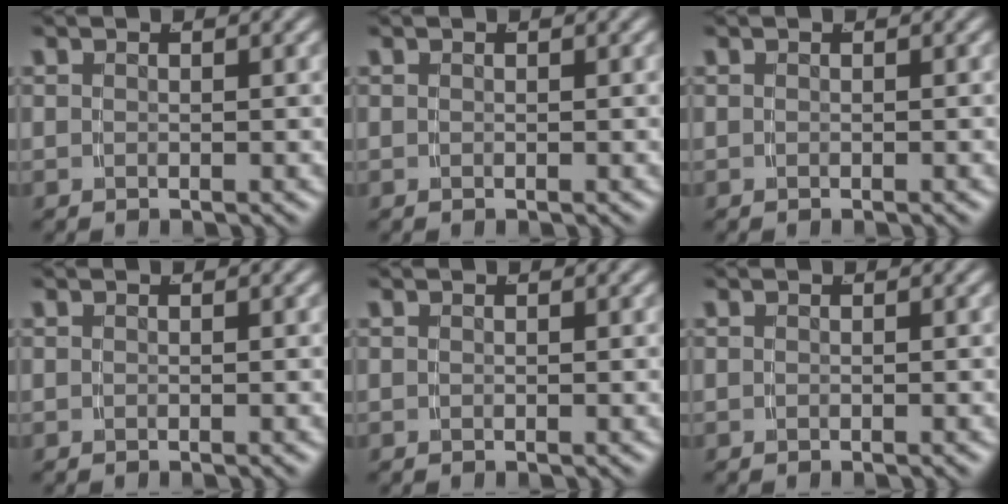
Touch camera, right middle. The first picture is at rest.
{"total": 0.0}
{"total": 0.0}
{"total": 0.0}
{"total": 0.0}
{"total": 0.0}